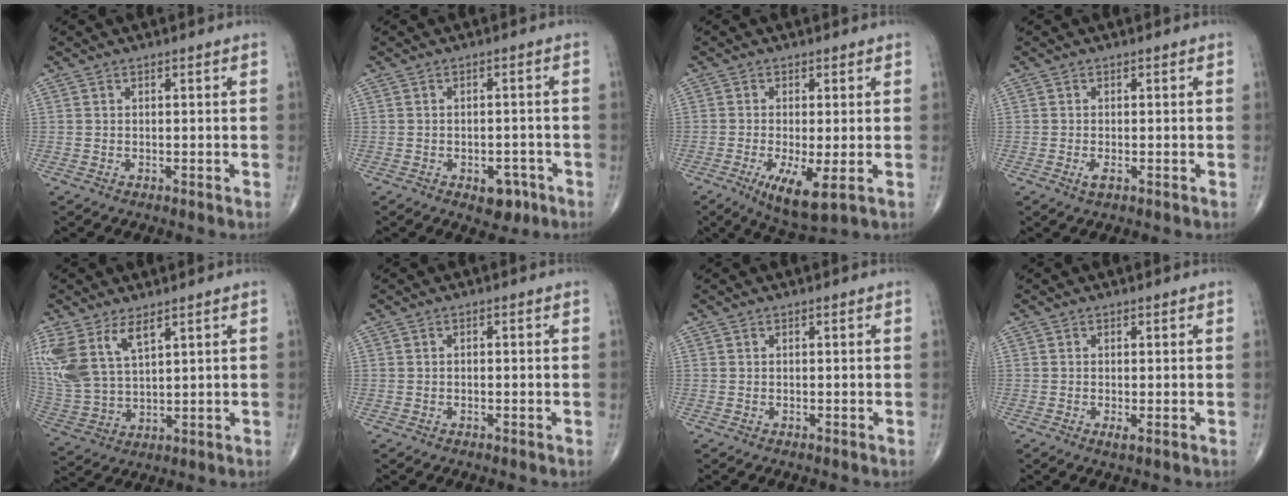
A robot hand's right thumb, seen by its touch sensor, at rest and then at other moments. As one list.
[{"total": 4.5, "force": [-2.3, 2.8, 2.7], "torque": [-0.014, 0.015, -0.025]}, {"total": 7.6, "force": [-2.2, 1.9, 7.0], "torque": [-0.126, -0.021, -0.033]}, {"total": 1.4, "force": [-0.6, 0.5, 1.2], "torque": [-0.024, -0.004, -0.011]}, {"total": 13.0, "force": [6.6, 6.5, 9.2], "torque": [-0.207, -0.021, 0.148]}, {"total": 0.5, "force": [-0.1, 0.3, 0.4], "torque": [-0.009, 0.002, -0.001]}, {"total": 0.0}, {"total": 1.1, "force": [-0.2, 0.2, 1.1], "torque": [-0.020, -0.006, -0.005]}]